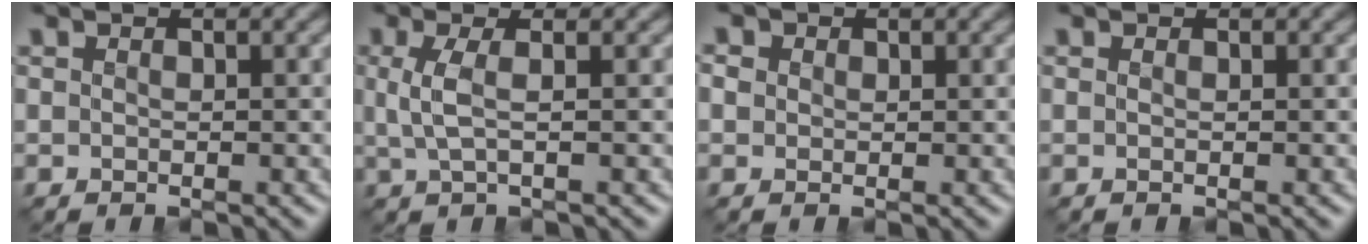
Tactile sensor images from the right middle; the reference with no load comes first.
{"total": 2.3, "force": [-0.1, 0.7, 2.2], "torque": [-0.047, -0.004, -0.001]}
{"total": 1.0, "force": [0.0, 1.0, 0.1], "torque": [-0.001, -0.003, -0.003]}
{"total": 0.0}